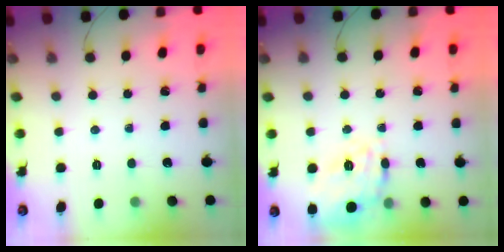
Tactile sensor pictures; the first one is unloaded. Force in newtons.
{"total": 18.9, "press": 18.9, "slide": 0.7}